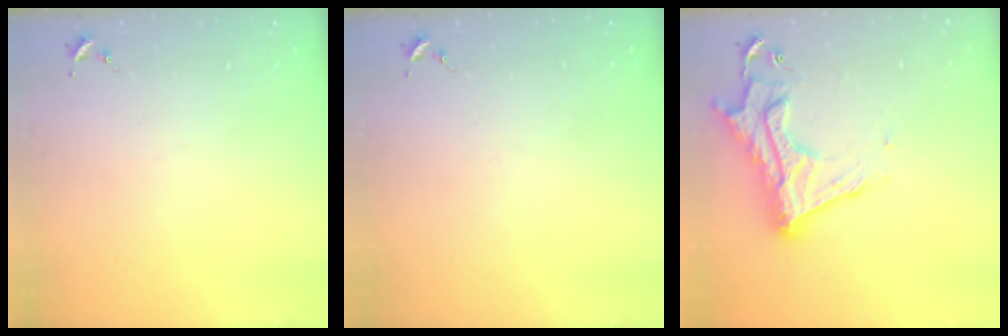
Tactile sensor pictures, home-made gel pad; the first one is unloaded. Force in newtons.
{"total": 0.0}
{"total": 19.0, "press": 18.9, "slide": 1.5}